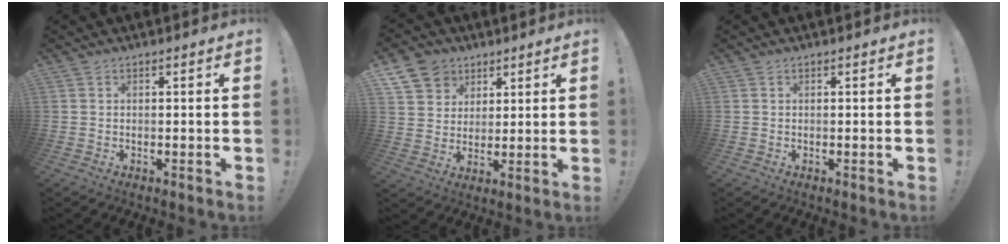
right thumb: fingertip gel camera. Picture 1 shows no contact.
{"total": 10.0, "force": [5.8, 7.8, 2.4], "torque": [-0.042, -0.035, 0.117]}
{"total": 0.0}